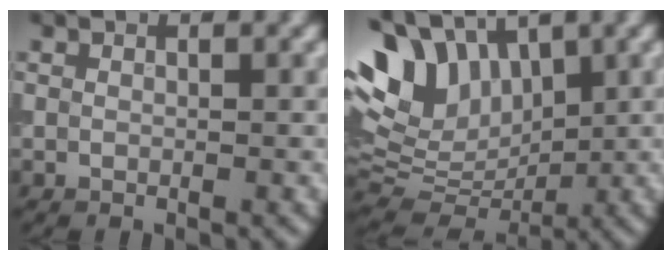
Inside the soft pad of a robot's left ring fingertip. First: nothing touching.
{"total": 9.3, "force": [4.3, 5.6, 6.1], "torque": [-0.121, 0.008, 0.076]}